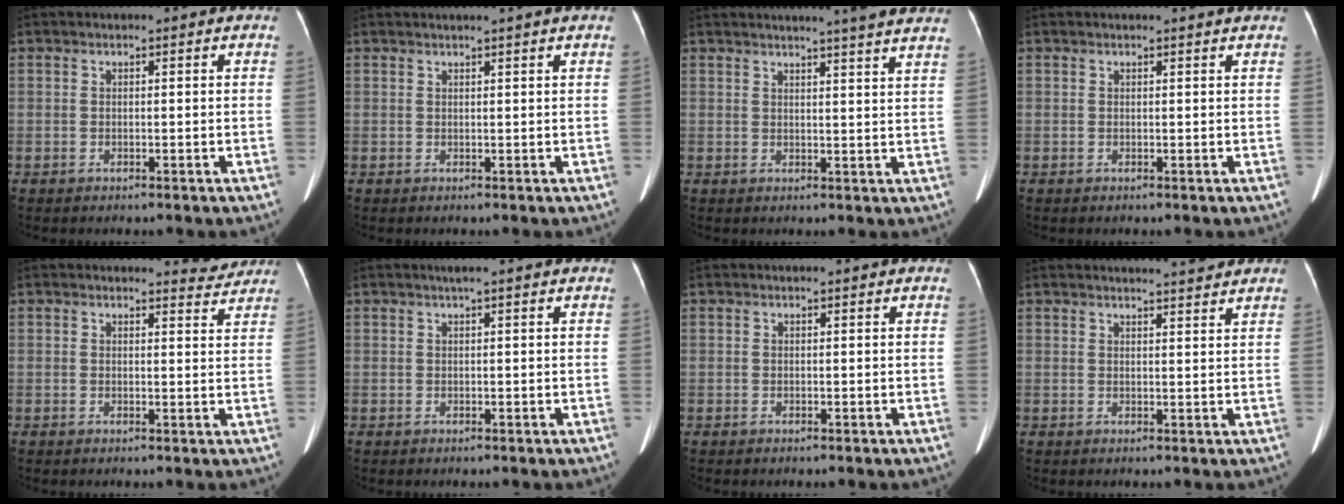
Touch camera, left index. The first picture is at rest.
{"total": 2.4, "force": [2.0, -0.7, 1.1], "torque": [-0.018, 0.010, 0.033]}
{"total": 12.1, "force": [10.9, -0.7, 5.2], "torque": [-0.072, -0.017, 0.112]}
{"total": 1.7, "force": [1.6, -0.3, 0.4], "torque": [-0.013, 0.001, 0.018]}
{"total": 2.6, "force": [2.6, 0.4, -0.3], "torque": [0.002, -0.020, 0.020]}
{"total": 0.8, "force": [0.4, -0.2, 0.6], "torque": [-0.017, 0.005, 0.013]}
{"total": 0.0}
{"total": 4.9, "force": [4.6, 0.1, 1.7], "torque": [-0.029, 0.001, 0.053]}